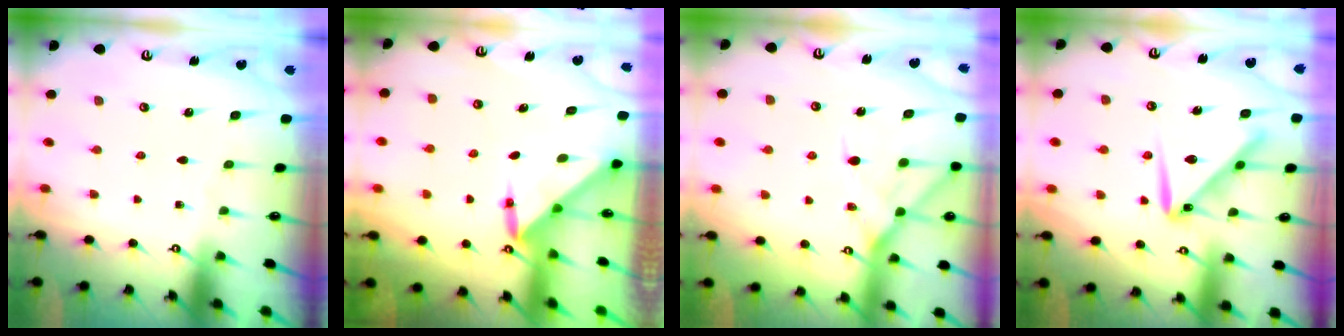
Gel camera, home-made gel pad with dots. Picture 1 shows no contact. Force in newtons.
{"total": 3.3, "press": 3.3, "slide": 0.3}
{"total": 13.2, "press": 13.2, "slide": 1.2}
{"total": 11.8, "press": 11.8, "slide": 0.7}